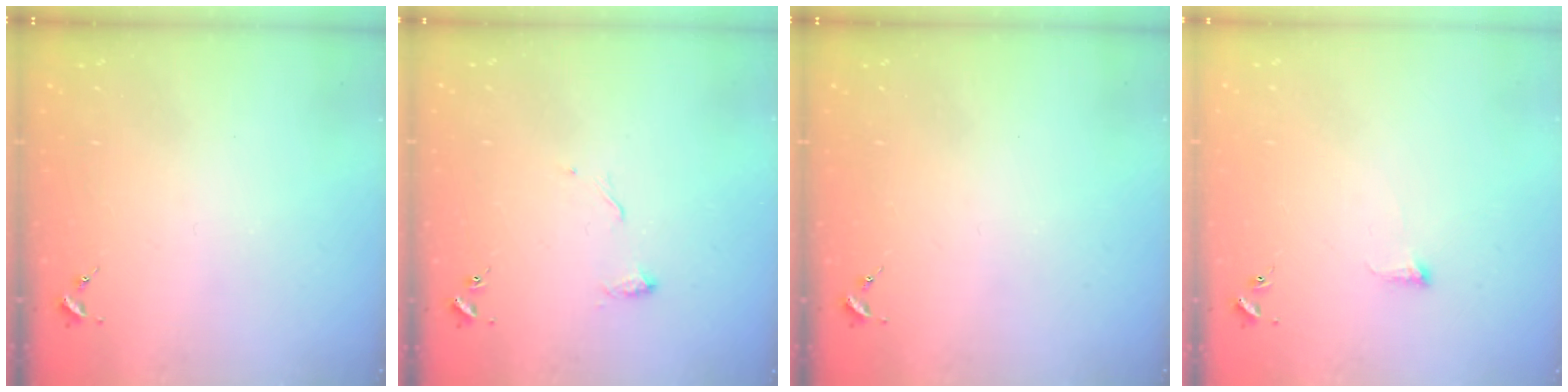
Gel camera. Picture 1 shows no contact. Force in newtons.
{"total": 7.5, "press": 7.5, "slide": 0.4}
{"total": 0.0}
{"total": 2.5, "press": 2.4, "slide": 0.5}